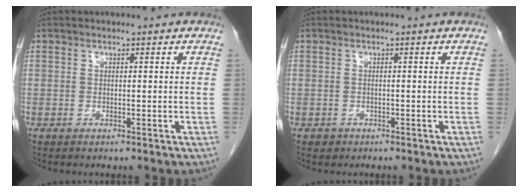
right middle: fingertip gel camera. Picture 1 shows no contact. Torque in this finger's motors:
{"motor_torque": [0.12, -0.17, -0.02, -0.01]}